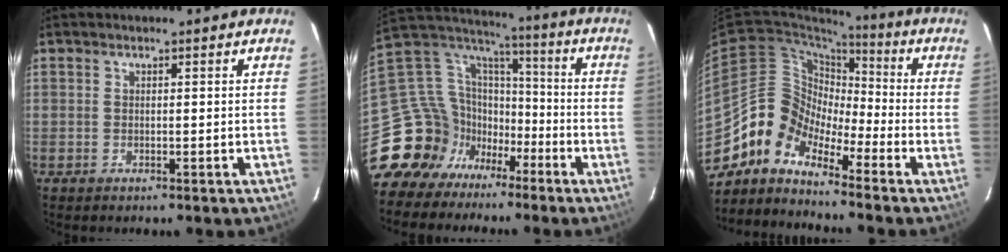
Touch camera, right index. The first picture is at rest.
{"total": 17.1, "force": [-10.5, 12.7, 4.4], "torque": [-0.103, 0.058, -0.191]}
{"total": 10.1, "force": [-6.7, 6.9, 3.0], "torque": [-0.055, 0.036, -0.158]}